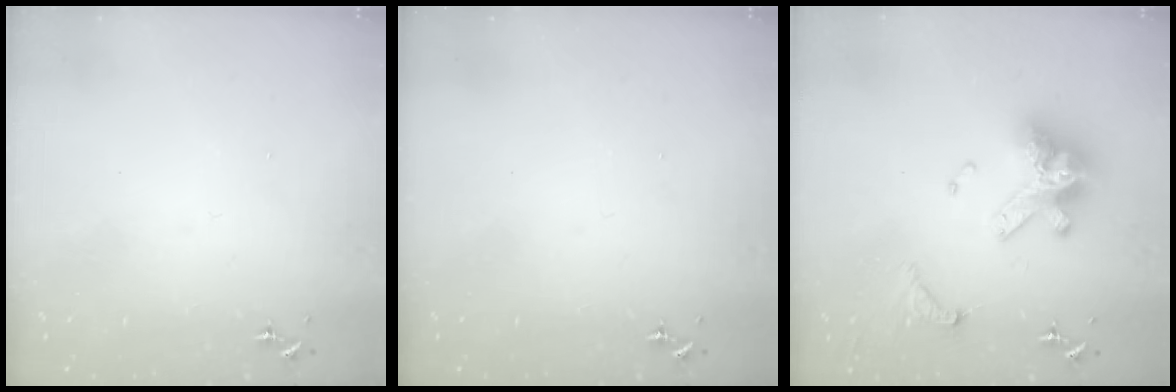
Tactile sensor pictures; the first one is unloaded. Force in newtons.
{"total": 0.0}
{"total": 17.1, "press": 17.0, "slide": 1.9}